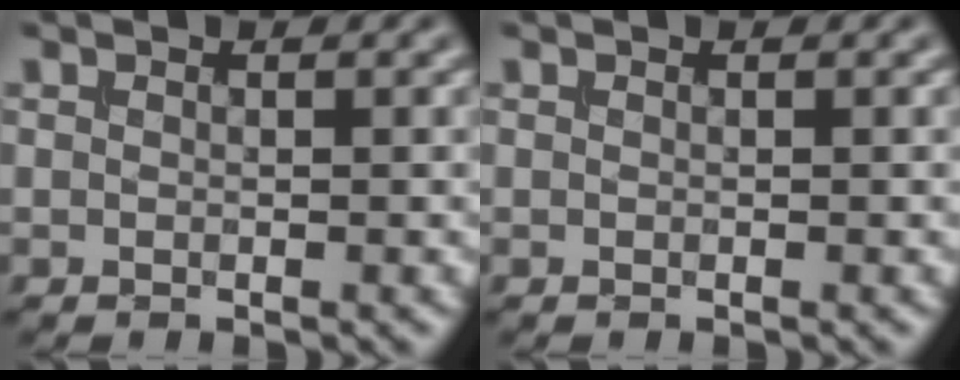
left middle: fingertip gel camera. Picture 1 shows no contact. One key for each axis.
{"total": 0.0}